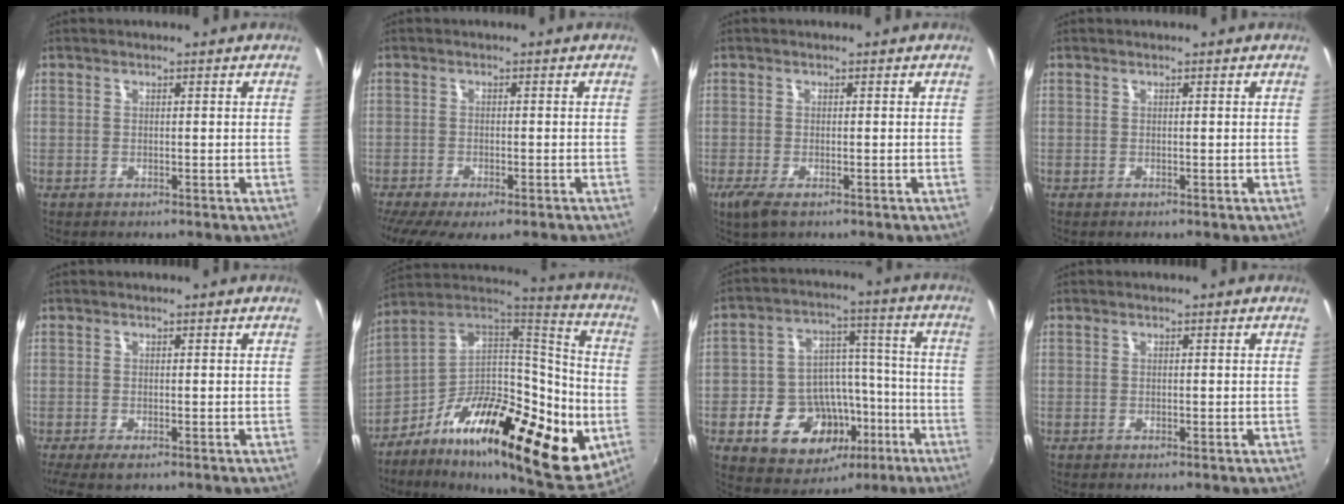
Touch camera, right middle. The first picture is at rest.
{"total": 9.3, "force": [-6.7, 2.8, 5.7], "torque": [-0.126, -0.046, -0.106]}
{"total": 3.8, "force": [-2.1, 1.0, 2.9], "torque": [-0.061, -0.015, -0.036]}
{"total": 0.0}
{"total": 4.3, "force": [-2.8, 1.1, 3.1], "torque": [-0.064, -0.021, -0.043]}
{"total": 30.6, "force": [-11.1, 12.2, 25.7], "torque": [-0.398, -0.020, -0.188]}
{"total": 16.9, "force": [-7.2, 12.8, 8.4], "torque": [-0.175, 0.038, -0.087]}
{"total": 0.0}